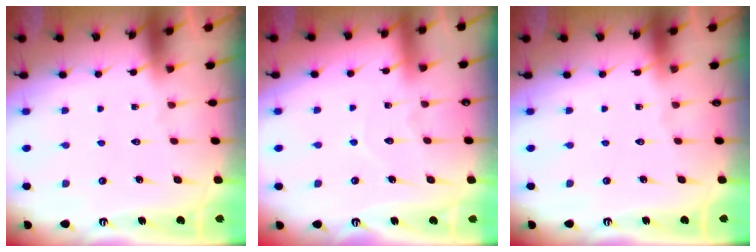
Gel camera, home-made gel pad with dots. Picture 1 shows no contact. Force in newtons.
{"total": 5.5, "press": 5.4, "slide": 0.5}
{"total": 0.0}